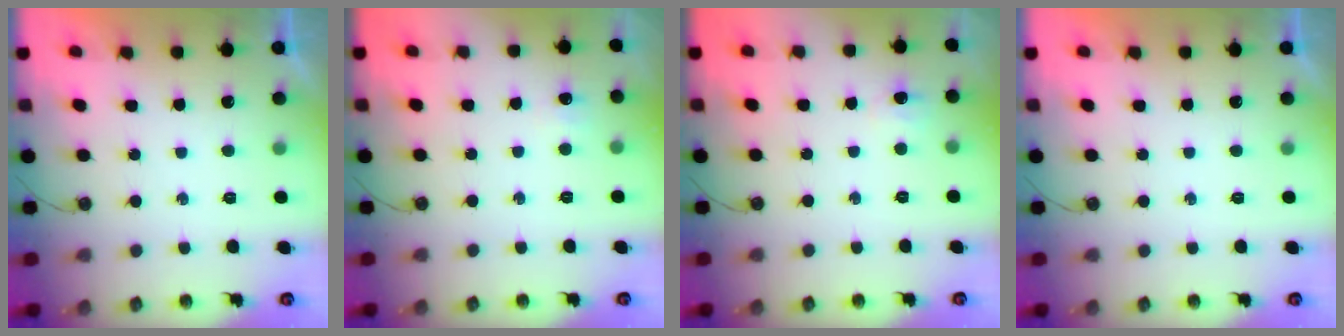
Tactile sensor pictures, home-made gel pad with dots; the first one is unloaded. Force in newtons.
{"total": 4.5, "press": 4.5, "slide": 0.6}
{"total": 5.5, "press": 5.4, "slide": 1.2}
{"total": 0.0}